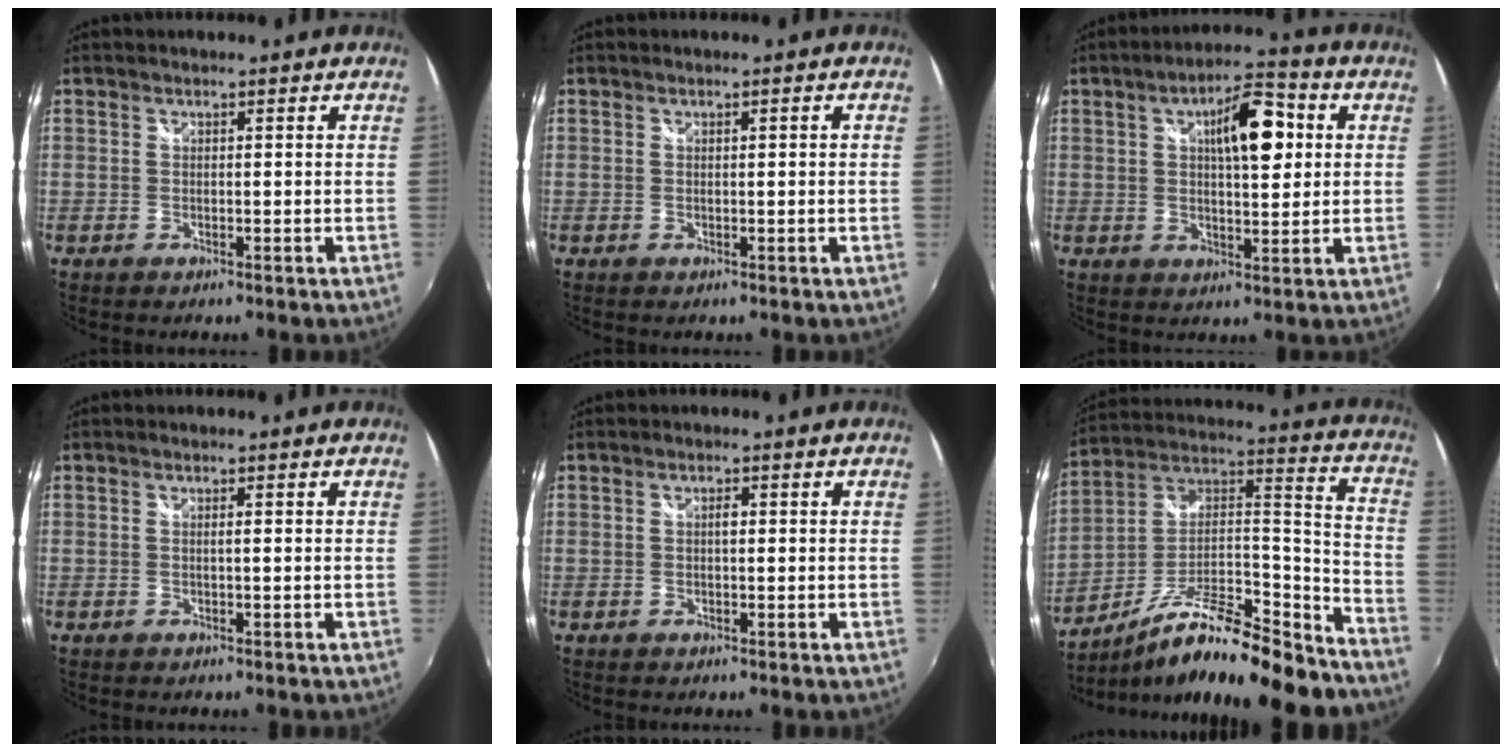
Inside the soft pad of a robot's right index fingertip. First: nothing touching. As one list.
[{"total": 1.0, "force": [0.0, 0.0, 1.0], "torque": [-0.012, 0.002, -0.001]}, {"total": 10.6, "force": [2.8, 3.6, 9.6], "torque": [-0.147, 0.023, 0.043]}, {"total": 0.6, "force": [0.0, -0.2, 0.6], "torque": [-0.009, 0.002, -0.001]}, {"total": 1.0, "force": [0.1, 0.4, 0.9], "torque": [-0.015, 0.003, 0.000]}, {"total": 22.2, "force": [-17.0, 5.3, 13.2], "torque": [-0.206, 0.007, -0.278]}]